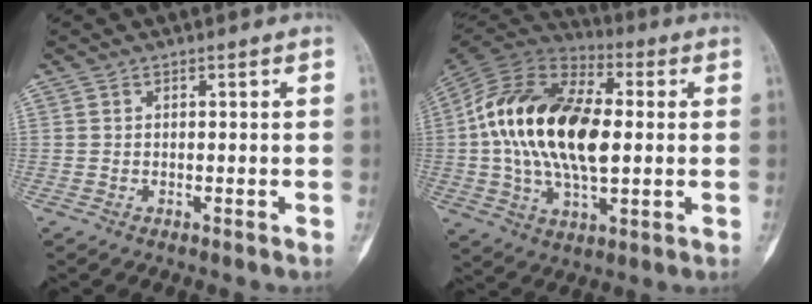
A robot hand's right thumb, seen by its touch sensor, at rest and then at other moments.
{"total": 23.6, "force": [1.2, 12.9, 19.7], "torque": [-0.369, 0.013, 0.016]}